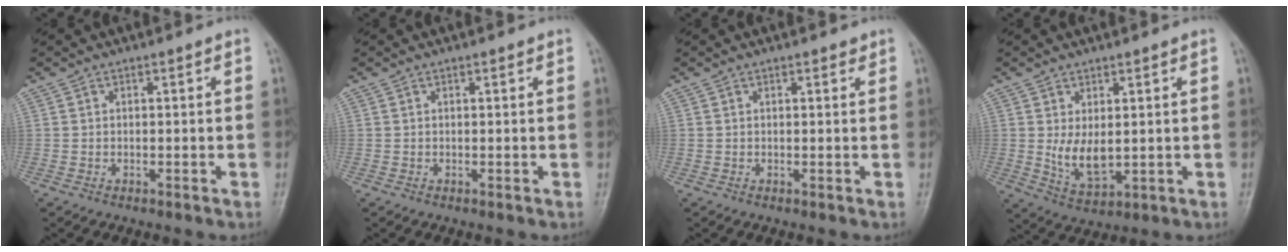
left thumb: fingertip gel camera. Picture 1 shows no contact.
{"total": 0.6, "force": [0.4, 0.2, 0.4], "torque": [-0.007, -0.002, 0.004]}
{"total": 1.2, "force": [0.9, 0.5, 0.7], "torque": [-0.007, -0.004, 0.009]}
{"total": 6.6, "force": [0.9, 3.5, 5.5], "torque": [-0.089, -0.021, 0.030]}